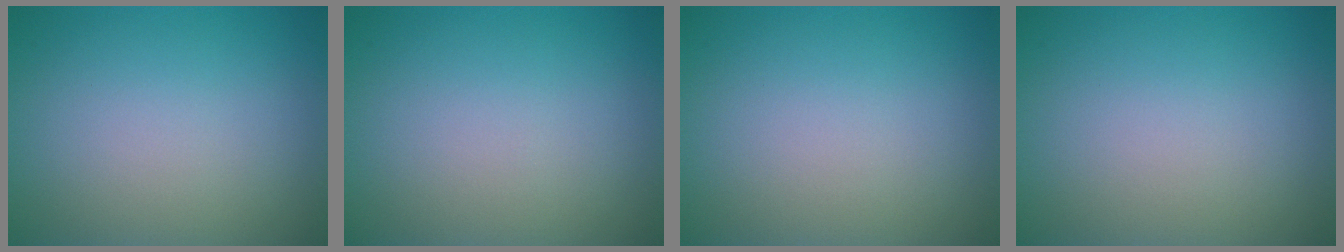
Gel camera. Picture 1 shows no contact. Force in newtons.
{"total": 0.0}
{"total": 0.0}
{"total": 0.0}